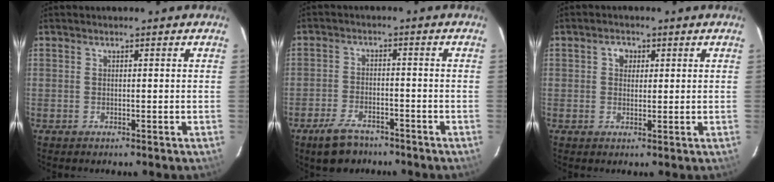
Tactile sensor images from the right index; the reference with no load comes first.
{"total": 7.7, "force": [-5.8, 3.9, 3.4], "torque": [-0.090, 0.004, -0.093]}
{"total": 2.5, "force": [0.8, 2.2, 1.0], "torque": [-0.013, 0.011, 0.012]}